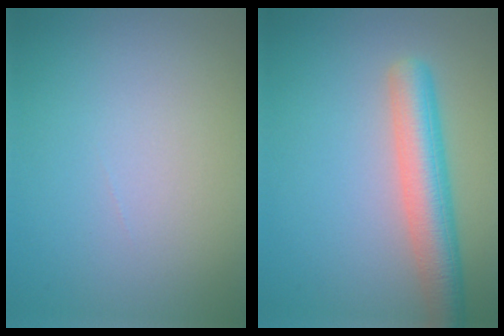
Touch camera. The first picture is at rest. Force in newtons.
{"total": 5.3, "press": 5.3, "slide": 0.2}